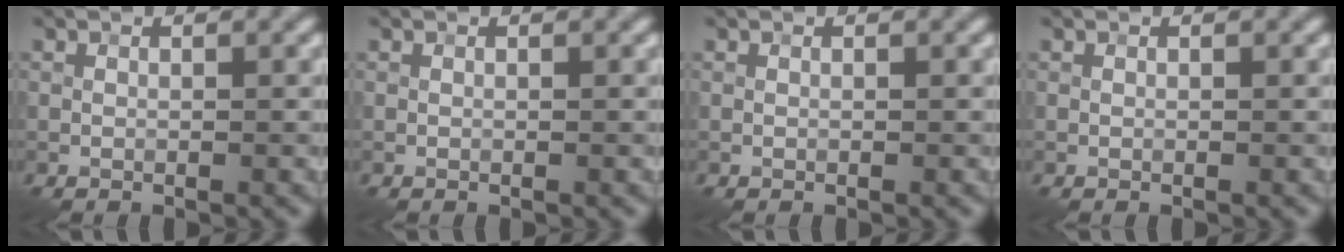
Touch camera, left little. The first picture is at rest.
{"total": 0.0}
{"total": 0.0}
{"total": 0.0}